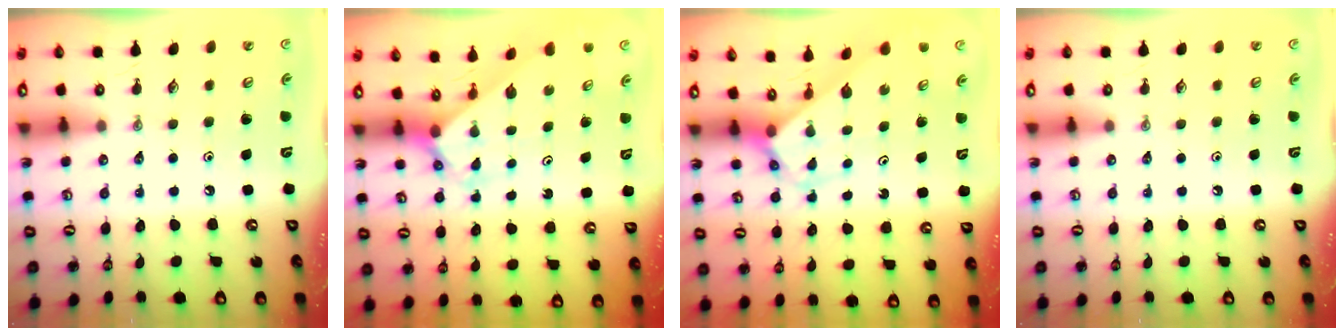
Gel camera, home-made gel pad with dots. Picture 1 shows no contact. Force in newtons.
{"total": 2.1, "press": 2.1, "slide": 0.1}
{"total": 2.7, "press": 2.7, "slide": 0.1}
{"total": 0.0}